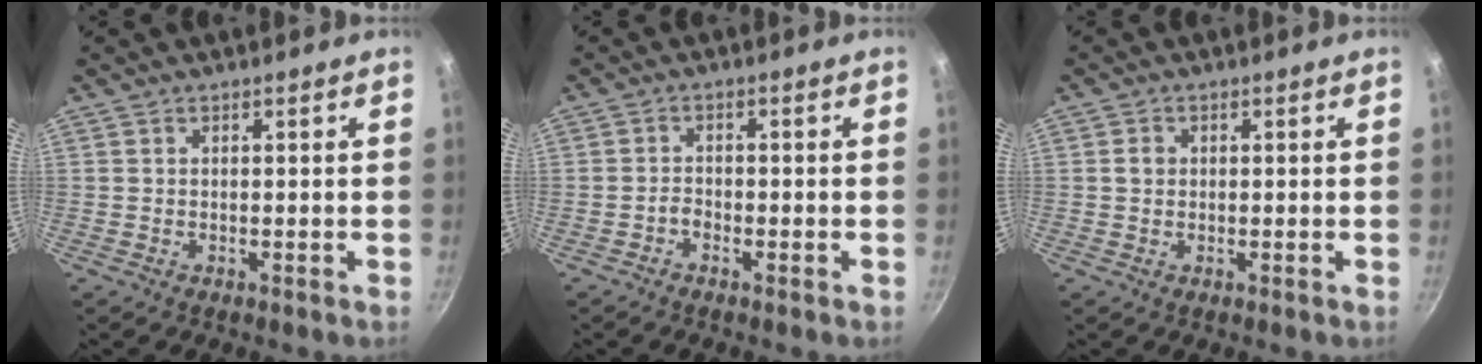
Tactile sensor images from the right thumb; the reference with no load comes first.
{"total": 1.5, "force": [-1.2, 0.7, 0.7], "torque": [-0.015, 0.011, -0.026]}
{"total": 1.8, "force": [0.2, 1.6, 0.8], "torque": [-0.008, 0.006, 0.001]}